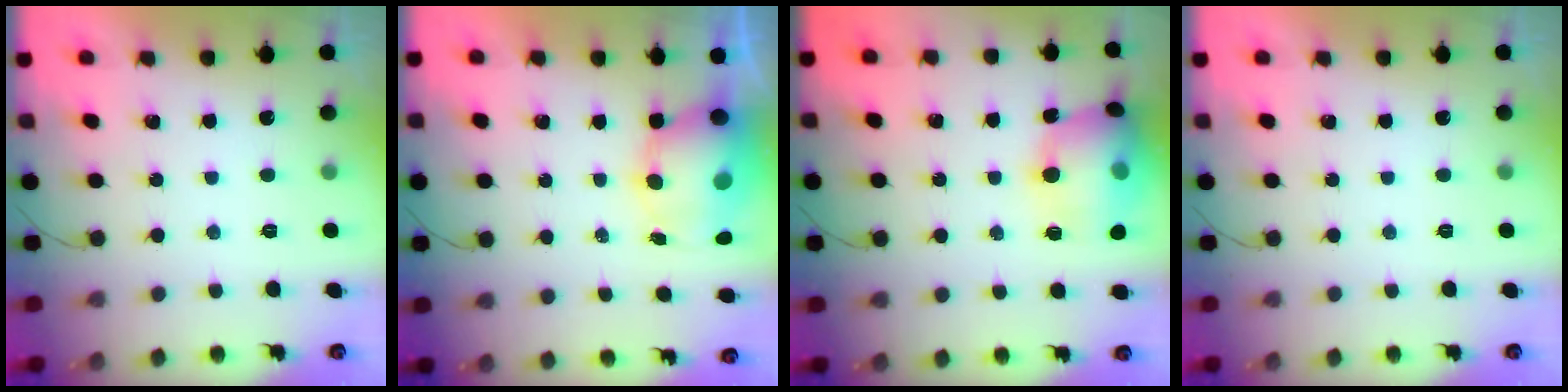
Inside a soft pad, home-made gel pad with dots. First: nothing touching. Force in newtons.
{"total": 8.0, "press": 7.8, "slide": 1.8}
{"total": 16.5, "press": 16.2, "slide": 3.3}
{"total": 0.0}